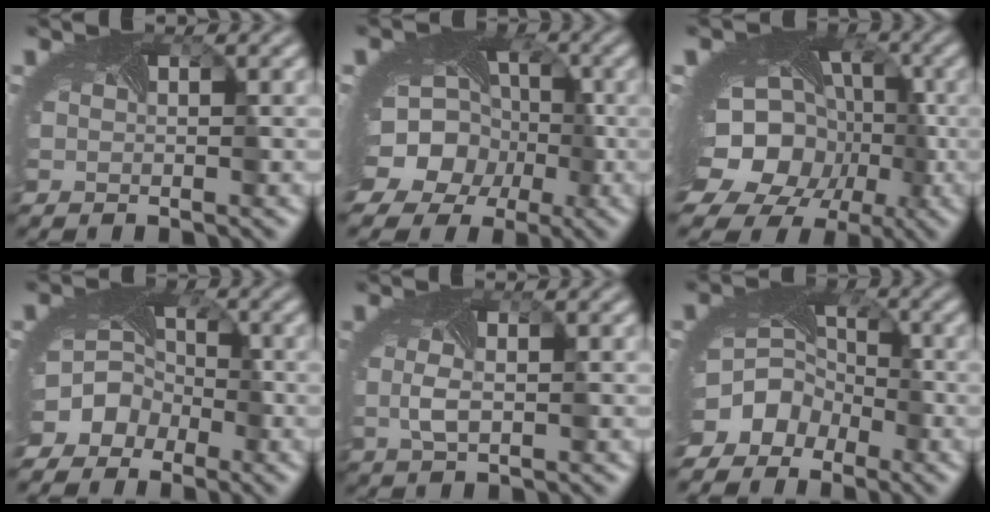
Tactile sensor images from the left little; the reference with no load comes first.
{"total": 13.5, "force": [-4.1, 11.4, 6.1], "torque": [-0.120, -0.022, -0.082]}
{"total": 18.6, "force": [-5.6, 14.5, 10.2], "torque": [-0.168, -0.040, -0.094]}
{"total": 8.1, "force": [-3.9, 6.7, 2.3], "torque": [-0.044, -0.017, -0.074]}
{"total": 1.5, "force": [-0.2, 0.3, 1.4], "torque": [-0.045, -0.004, -0.003]}
{"total": 8.5, "force": [-4.6, 6.7, 2.5], "torque": [-0.047, -0.017, -0.080]}